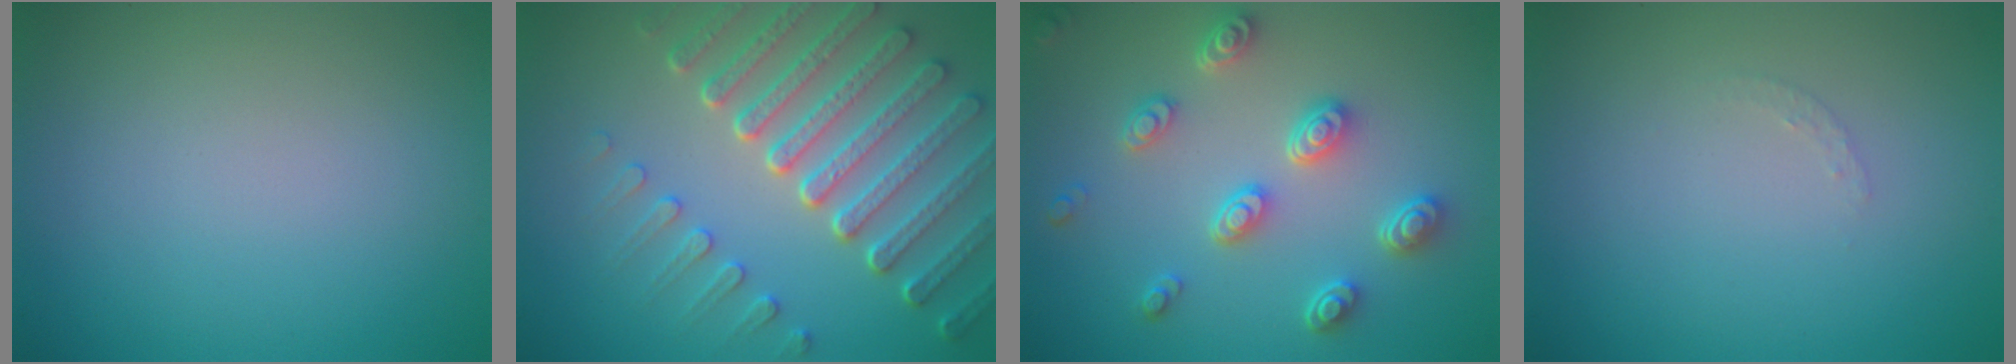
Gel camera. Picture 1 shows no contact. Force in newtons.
{"total": 7.4, "press": 5.7, "slide": 4.7}
{"total": 4.4, "press": 3.6, "slide": 2.5}
{"total": 0.7, "press": 0.7, "slide": 0.1}